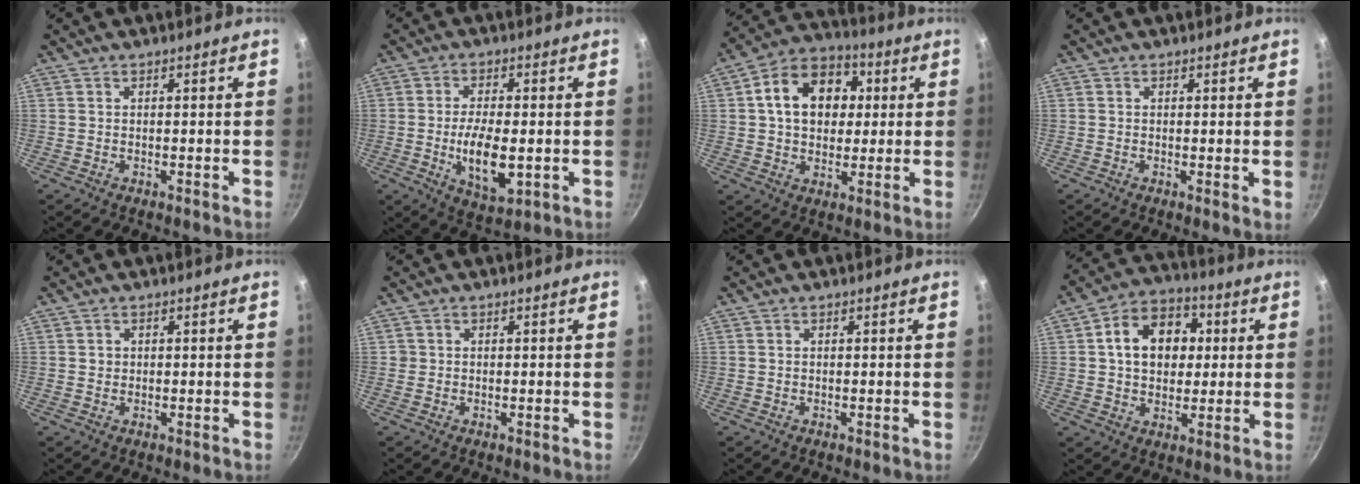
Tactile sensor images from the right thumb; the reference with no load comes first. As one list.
[{"total": 10.3, "force": [-1.6, 4.5, 9.2], "torque": [-0.162, -0.005, -0.021]}, {"total": 14.9, "force": [2.8, 11.2, 9.5], "torque": [-0.121, 0.022, 0.031]}, {"total": 1.1, "force": [0.2, 0.3, 1.0], "torque": [-0.015, -0.008, 0.000]}, {"total": 0.8, "force": [0.2, 0.8, 0.2], "torque": [0.001, 0.002, 0.002]}, {"total": 0.6, "force": [0.0, 0.6, 0.1], "torque": [0.004, 0.002, -0.001]}, {"total": 0.0}, {"total": 13.6, "force": [2.4, 10.2, 8.7], "torque": [-0.102, 0.019, 0.027]}]